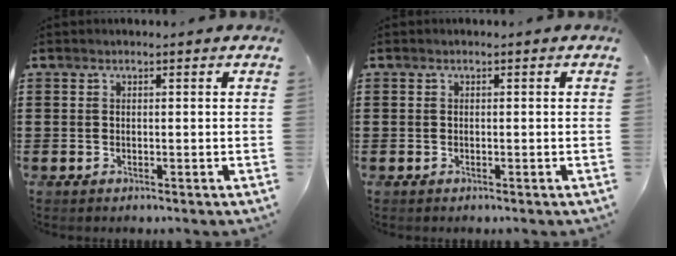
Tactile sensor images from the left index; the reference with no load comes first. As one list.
[{"total": 0.0}]